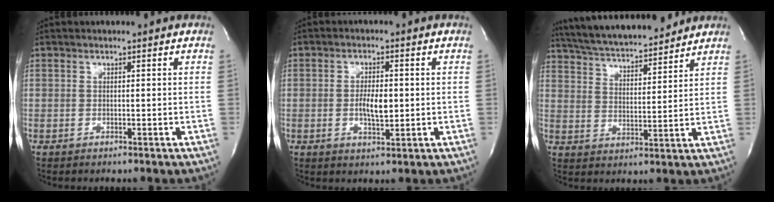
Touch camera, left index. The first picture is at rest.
{"total": 4.3, "force": [-0.3, 1.6, 4.0], "torque": [-0.074, -0.004, -0.002]}
{"total": 16.0, "force": [14.6, 2.4, 6.0], "torque": [-0.108, 0.023, 0.236]}